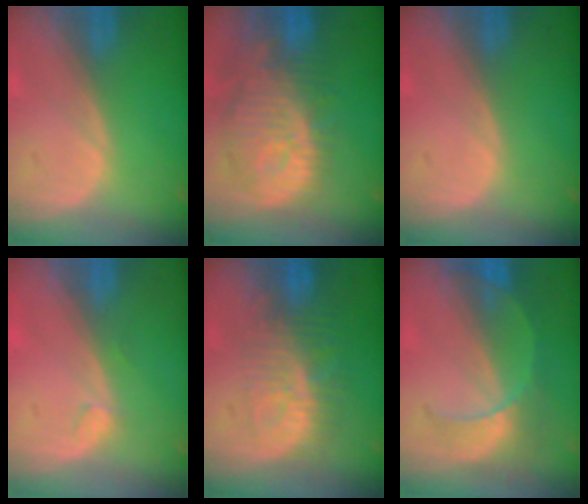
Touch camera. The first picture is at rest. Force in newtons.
{"total": 12.5, "press": 11.1, "slide": 5.6}
{"total": 0.0}
{"total": 1.3, "press": 1.1, "slide": 0.5}
{"total": 9.5, "press": 8.5, "slide": 4.1}
{"total": 7.8, "press": 6.9, "slide": 3.7}